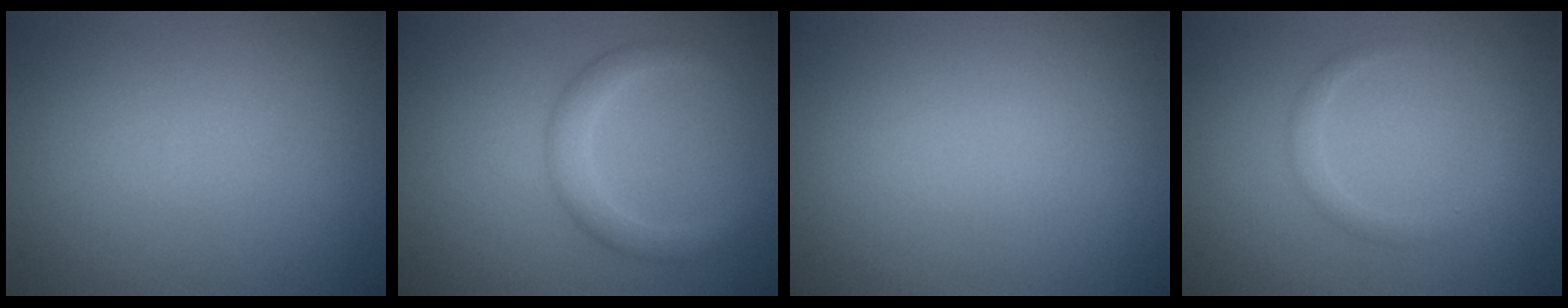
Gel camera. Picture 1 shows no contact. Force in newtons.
{"total": 2.4, "press": 2.4, "slide": 0.1}
{"total": 0.0}
{"total": 1.3, "press": 1.3, "slide": 0.0}